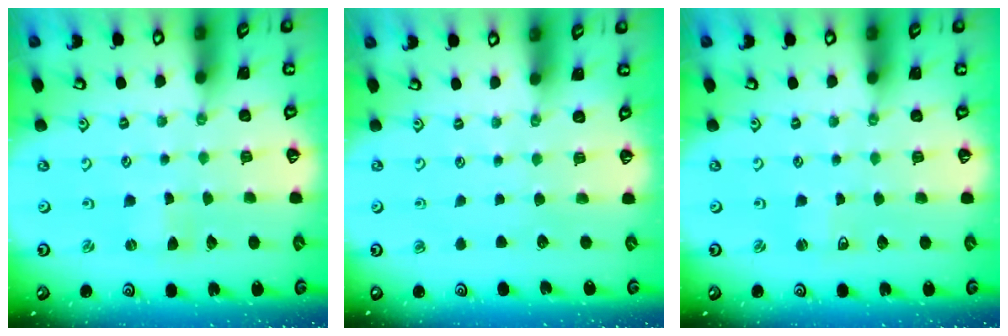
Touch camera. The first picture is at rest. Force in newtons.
{"total": 0.0}
{"total": 1.7, "press": 1.7, "slide": 0.3}